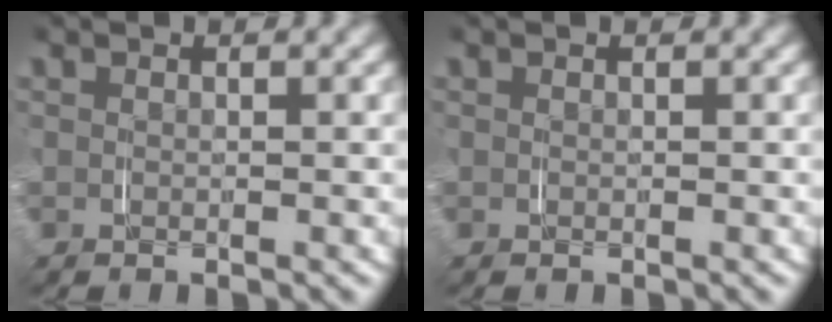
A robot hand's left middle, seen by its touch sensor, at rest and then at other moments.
{"total": 0.0}